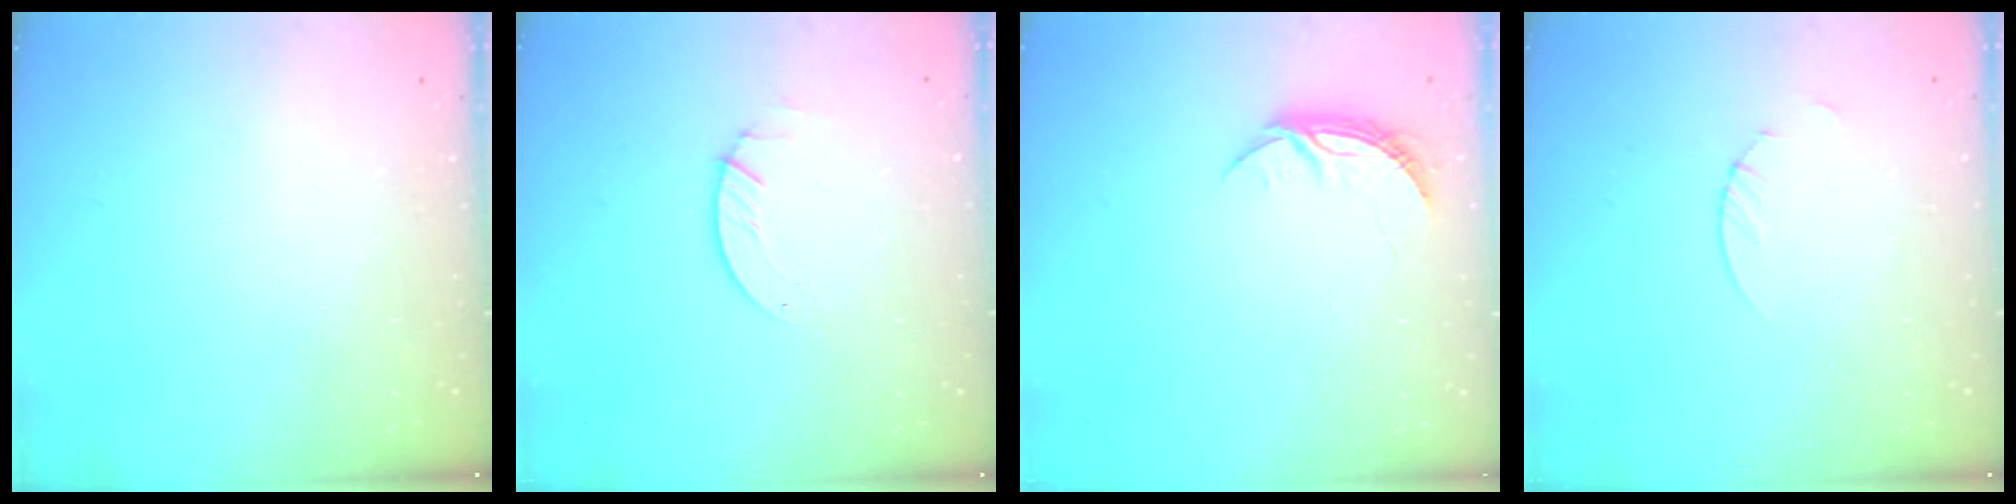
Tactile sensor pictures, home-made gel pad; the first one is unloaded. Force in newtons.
{"total": 1.4, "press": 1.4, "slide": 0.2}
{"total": 6.2, "press": 6.2, "slide": 0.5}
{"total": 1.9, "press": 1.9, "slide": 0.2}